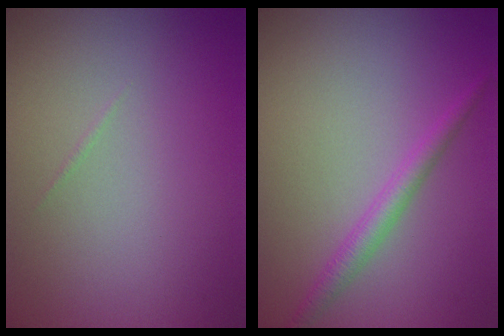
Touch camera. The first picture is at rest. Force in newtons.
{"total": 1.9, "press": 1.9, "slide": 0.1}